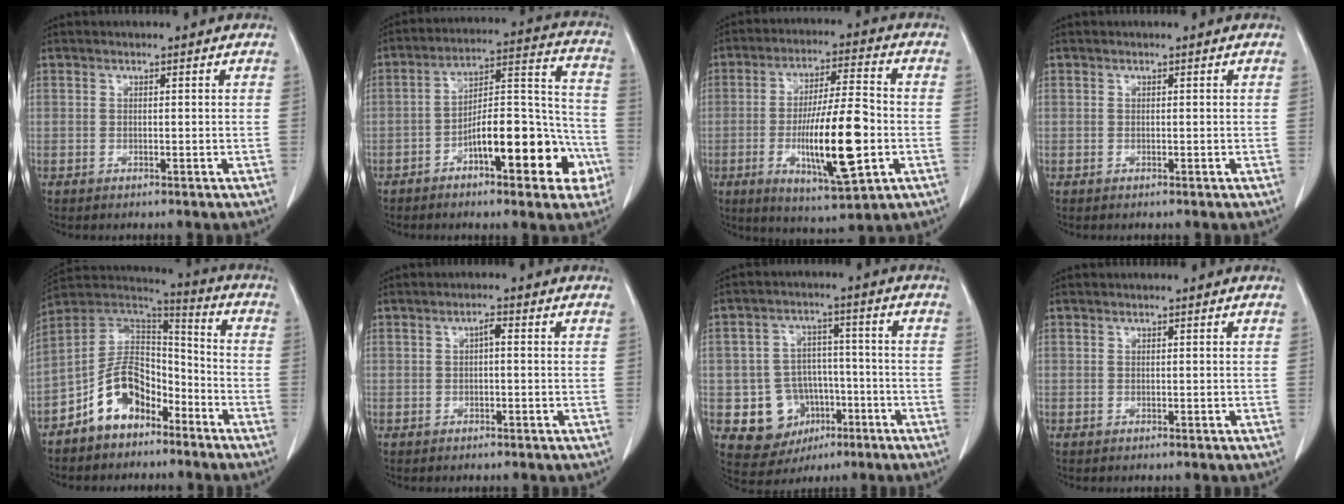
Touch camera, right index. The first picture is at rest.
{"total": 15.6, "force": [-6.5, 4.9, 13.3], "torque": [-0.191, 0.036, -0.091]}
{"total": 15.1, "force": [-3.4, 2.3, 14.6], "torque": [-0.255, -0.009, -0.049]}
{"total": 0.0}
{"total": 11.0, "force": [-6.4, 6.6, 6.1], "torque": [-0.113, 0.036, -0.120]}
{"total": 1.3, "force": [0.1, 0.4, 1.3], "torque": [-0.017, 0.006, 0.002]}
{"total": 9.7, "force": [-3.2, 8.7, 2.7], "torque": [-0.040, 0.030, -0.036]}
{"total": 0.0}